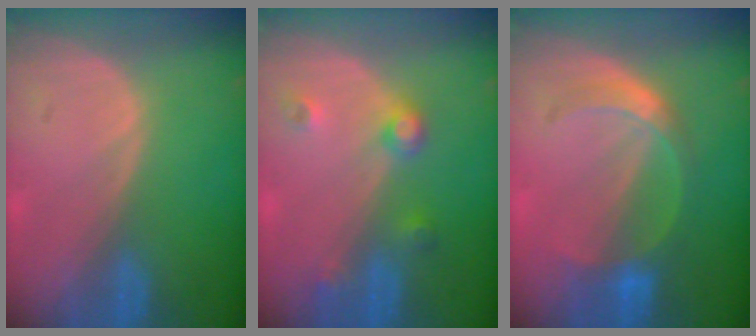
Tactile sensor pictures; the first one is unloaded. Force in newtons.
{"total": 3.7, "press": 3.4, "slide": 1.3}
{"total": 5.5, "press": 5.2, "slide": 1.8}